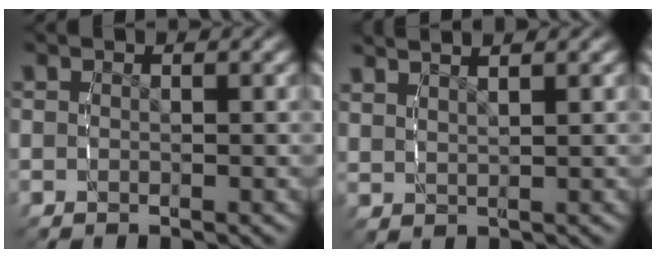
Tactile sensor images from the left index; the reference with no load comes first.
{"total": 3.1, "force": [2.8, 0.3, 1.3], "torque": [-0.020, 0.002, 0.057]}